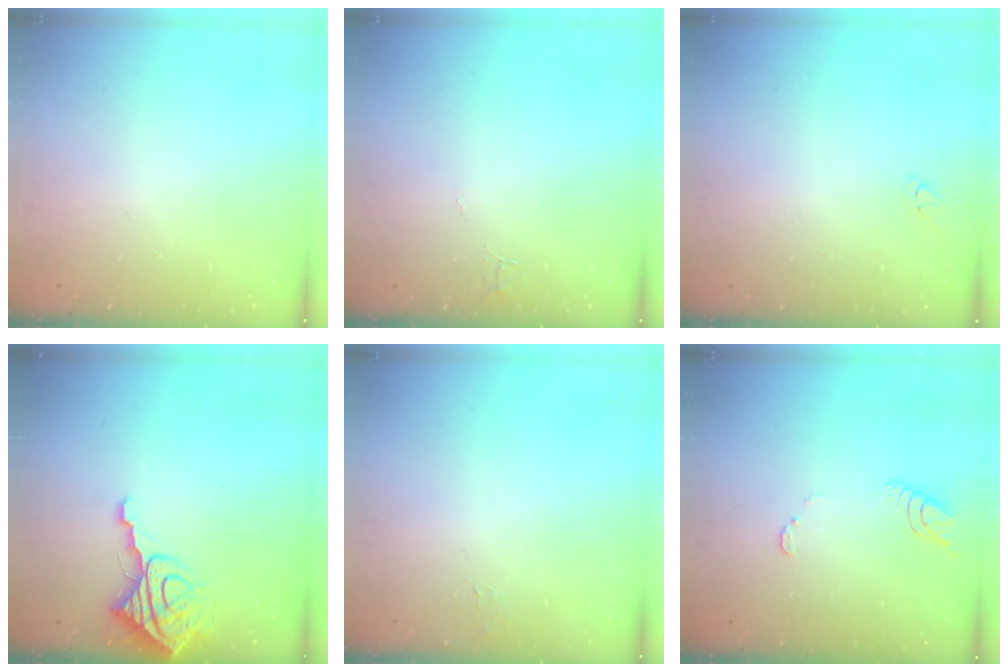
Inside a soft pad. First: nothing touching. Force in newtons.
{"total": 3.5, "press": 3.5, "slide": 0.2}
{"total": 3.1, "press": 3.1, "slide": 0.4}
{"total": 8.4, "press": 8.3, "slide": 1.0}
{"total": 3.4, "press": 3.4, "slide": 0.4}
{"total": 4.1, "press": 4.1, "slide": 0.4}